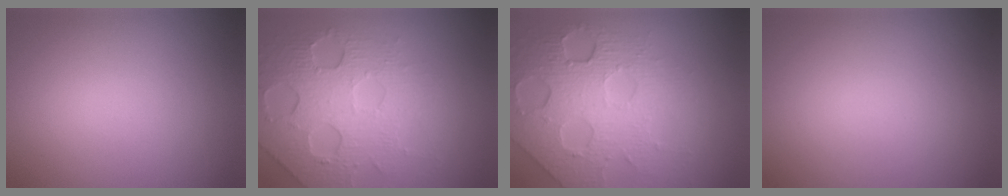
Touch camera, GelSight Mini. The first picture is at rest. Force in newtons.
{"total": 7.1, "press": 5.0, "slide": 5.0}
{"total": 8.3, "press": 5.4, "slide": 6.2}
{"total": 0.0}